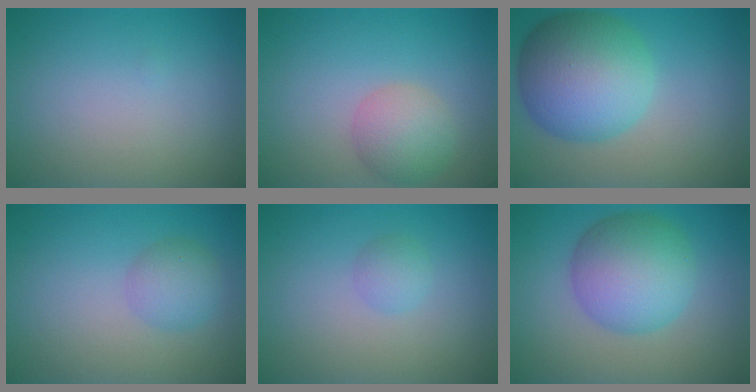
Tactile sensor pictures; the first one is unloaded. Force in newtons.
{"total": 3.6, "press": 3.6, "slide": 0.2}
{"total": 9.9, "press": 9.9, "slide": 0.0}
{"total": 2.5, "press": 2.5, "slide": 0.1}
{"total": 1.3, "press": 1.3, "slide": 0.1}
{"total": 7.3, "press": 7.3, "slide": 0.0}